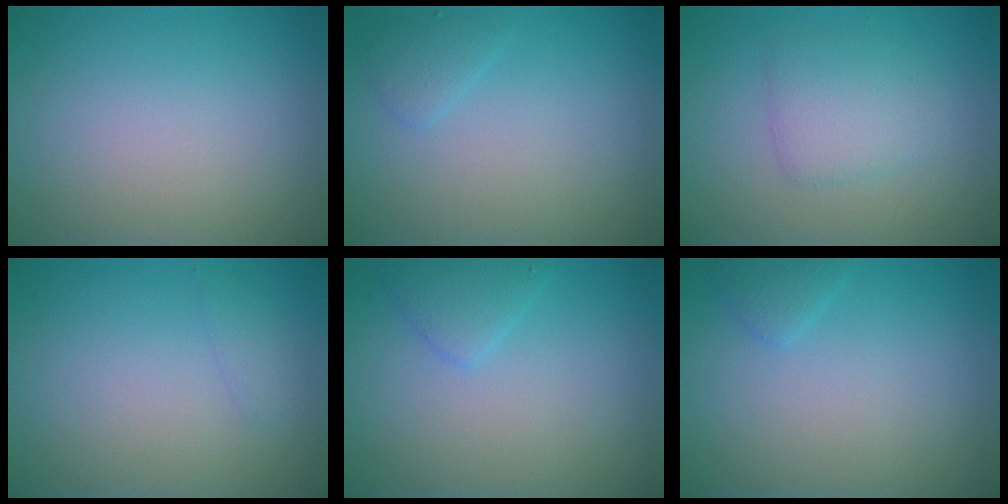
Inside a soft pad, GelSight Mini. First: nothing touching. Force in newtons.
{"total": 1.3, "press": 1.3, "slide": 0.1}
{"total": 2.7, "press": 2.7, "slide": 0.1}
{"total": 0.8, "press": 0.8, "slide": 0.0}
{"total": 1.7, "press": 1.7, "slide": 0.1}
{"total": 1.1, "press": 1.1, "slide": 0.1}